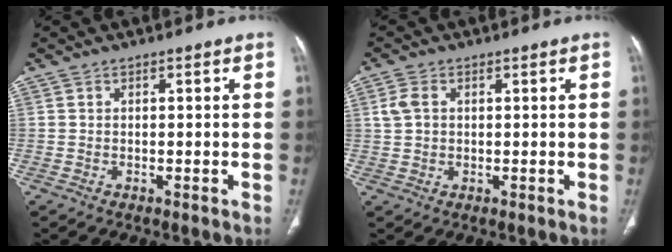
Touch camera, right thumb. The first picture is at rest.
{"total": 3.4, "force": [0.8, 2.5, 2.2], "torque": [-0.051, 0.007, 0.019]}